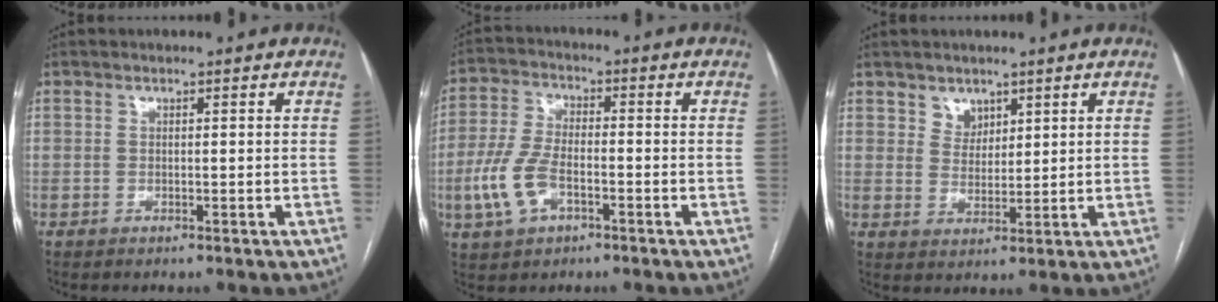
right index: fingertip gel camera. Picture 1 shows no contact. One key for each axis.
{"total": 8.8, "fx": -2.9, "fy": 4.5, "fz": 6.9, "tx": -0.166, "ty": 0.006, "tz": -0.054}
{"total": 3.3, "fx": 2.2, "fy": 2.4, "fz": 0.7, "tx": -0.006, "ty": 0.000, "tz": 0.042}